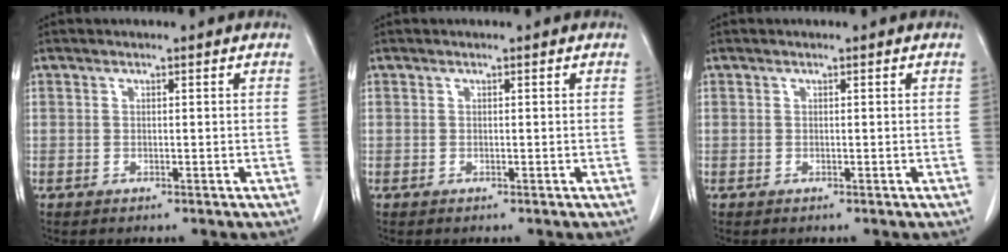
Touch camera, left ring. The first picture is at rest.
{"total": 0.0}
{"total": 0.0}